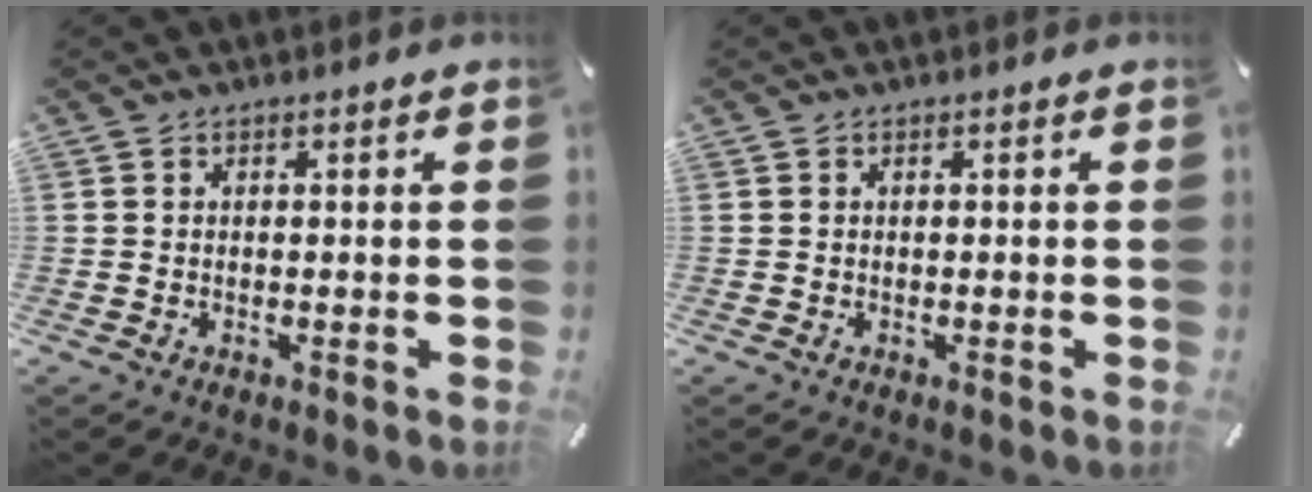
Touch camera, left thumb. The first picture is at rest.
{"total": 0.0}